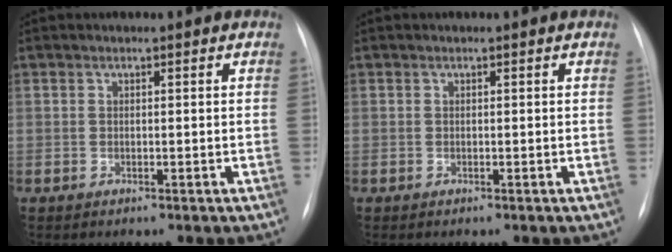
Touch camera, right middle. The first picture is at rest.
{"total": 0.0}